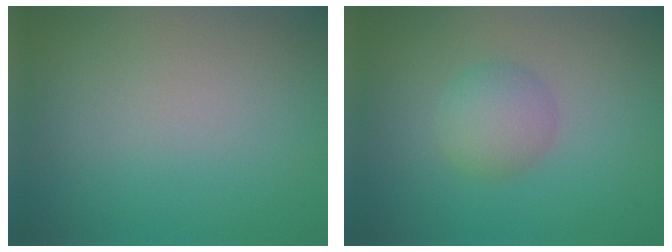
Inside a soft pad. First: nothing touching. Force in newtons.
{"total": 2.6, "press": 2.6, "slide": 0.1}